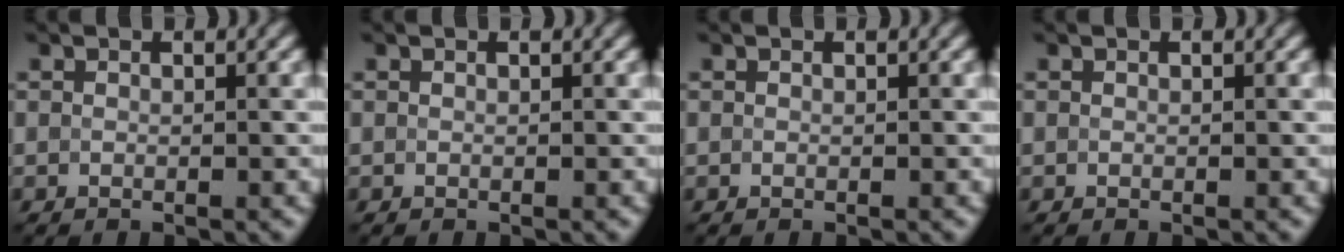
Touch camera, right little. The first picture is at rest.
{"total": 0.0}
{"total": 0.0}
{"total": 0.0}